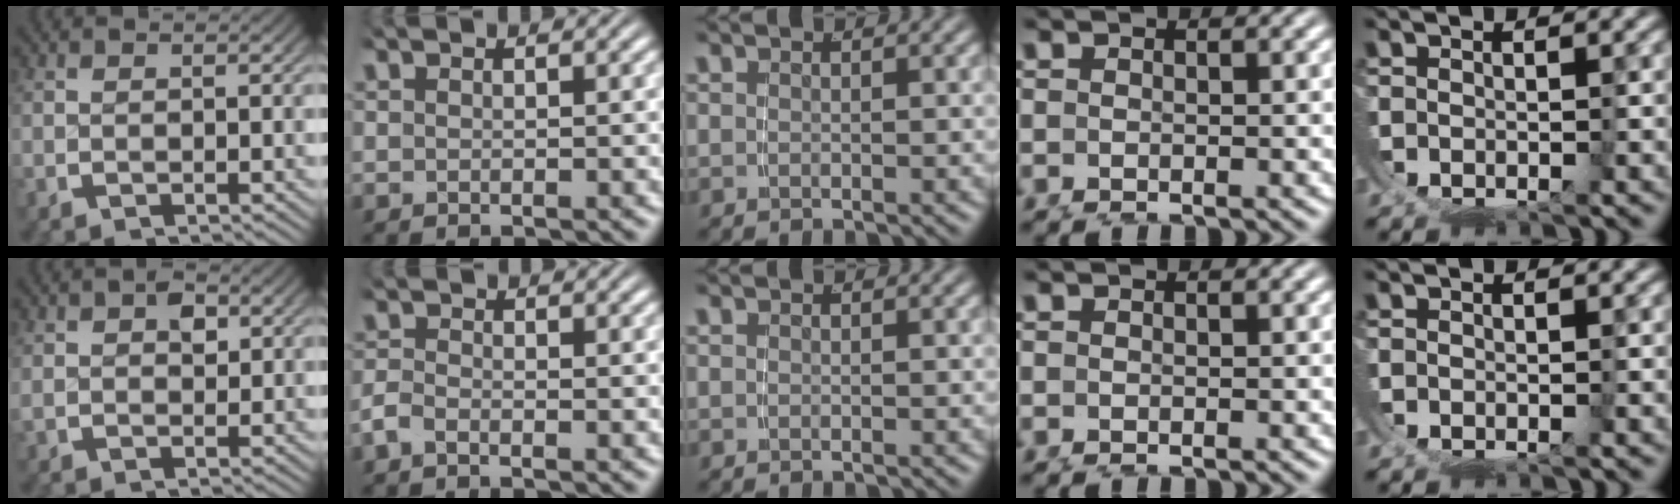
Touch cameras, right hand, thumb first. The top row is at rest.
{"thumb": {"total": 1.9, "force": [0.9, 1.1, 1.3], "torque": [-0.013, -0.002, 0.020]}, "index": {"total": 1.4, "force": [-1.2, 0.6, 0.5], "torque": [-0.017, -0.007, -0.024]}}